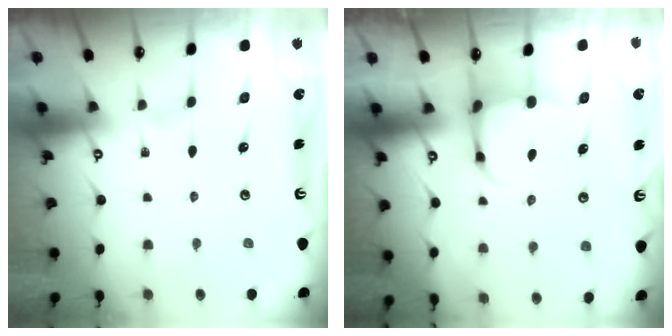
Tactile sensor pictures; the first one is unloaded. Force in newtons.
{"total": 4.0, "press": 3.8, "slide": 1.0}